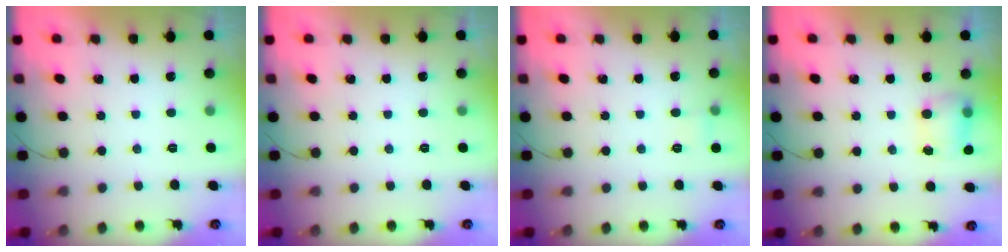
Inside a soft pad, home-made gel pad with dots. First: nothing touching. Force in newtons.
{"total": 0.0}
{"total": 3.1, "press": 3.0, "slide": 0.8}
{"total": 5.8, "press": 5.6, "slide": 1.5}